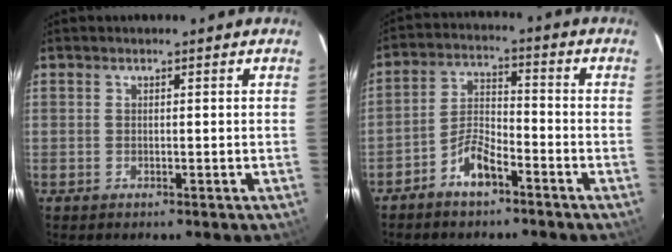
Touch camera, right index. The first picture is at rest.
{"total": 6.2, "force": [-4.5, 2.1, 3.7], "torque": [-0.085, 0.014, -0.088]}